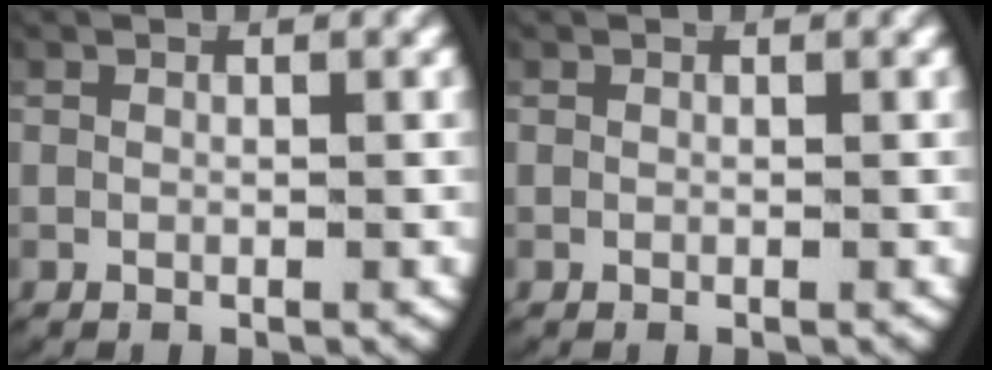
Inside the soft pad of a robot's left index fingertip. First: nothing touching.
{"total": 0.0}